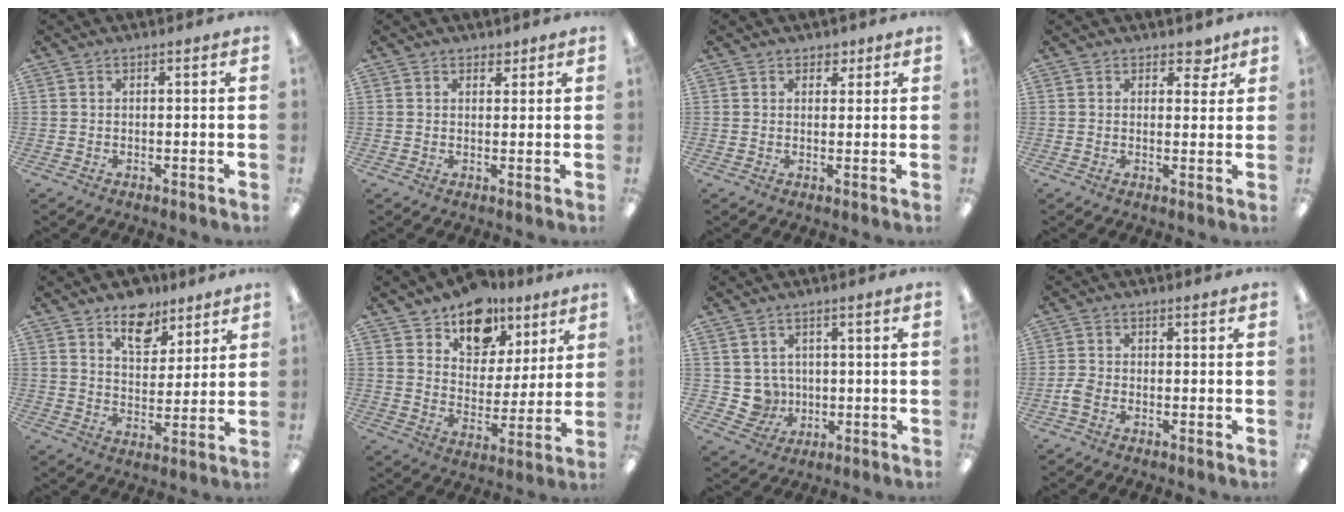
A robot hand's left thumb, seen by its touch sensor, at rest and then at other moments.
{"total": 2.0, "force": [1.5, 1.2, 0.4], "torque": [0.009, -0.005, 0.025]}
{"total": 2.6, "force": [1.6, 1.9, 0.7], "torque": [0.001, -0.004, 0.028]}
{"total": 3.7, "force": [2.5, 2.3, 1.5], "torque": [-0.002, -0.010, 0.039]}
{"total": 10.5, "force": [7.4, 6.0, 4.4], "torque": [-0.047, -0.042, 0.131]}
{"total": 13.2, "force": [9.4, 8.4, 3.8], "torque": [-0.057, -0.065, 0.175]}
{"total": 5.4, "force": [1.0, 5.3, 0.7], "torque": [-0.023, -0.002, 0.022]}
{"total": 2.5, "force": [-1.2, 1.7, 1.4], "torque": [-0.030, 0.004, -0.023]}